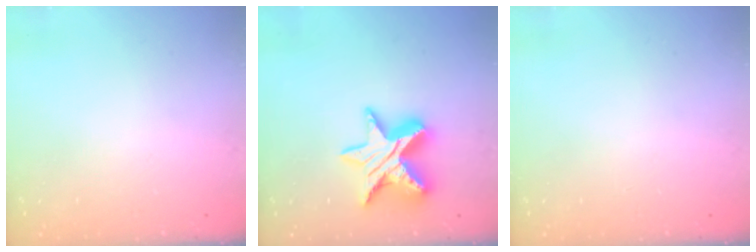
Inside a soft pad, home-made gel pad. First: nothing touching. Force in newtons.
{"total": 13.6, "press": 13.6, "slide": 0.9}
{"total": 0.0}